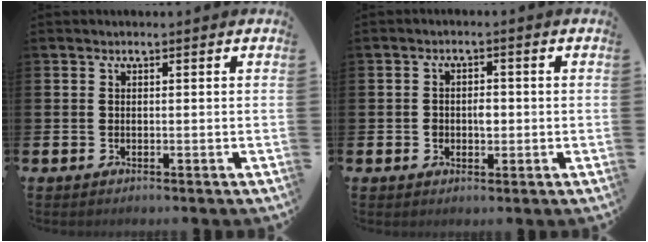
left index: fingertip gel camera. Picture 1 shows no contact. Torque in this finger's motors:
{"motor_torque": [-0.01, 0.07, 0.02, 0.05]}